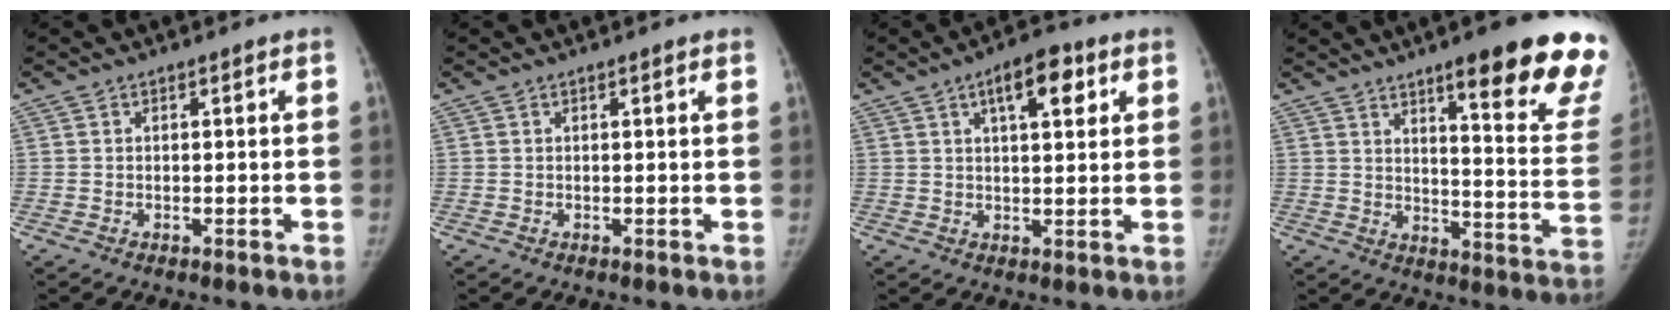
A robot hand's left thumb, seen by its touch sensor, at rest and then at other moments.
{"total": 0.5, "force": [0.3, 0.0, 0.4], "torque": [-0.005, 0.002, 0.002]}
{"total": 8.5, "force": [3.7, 3.5, 6.8], "torque": [-0.080, -0.002, 0.050]}
{"total": 21.2, "force": [14.0, 2.9, 15.6], "torque": [-0.175, -0.080, 0.183]}